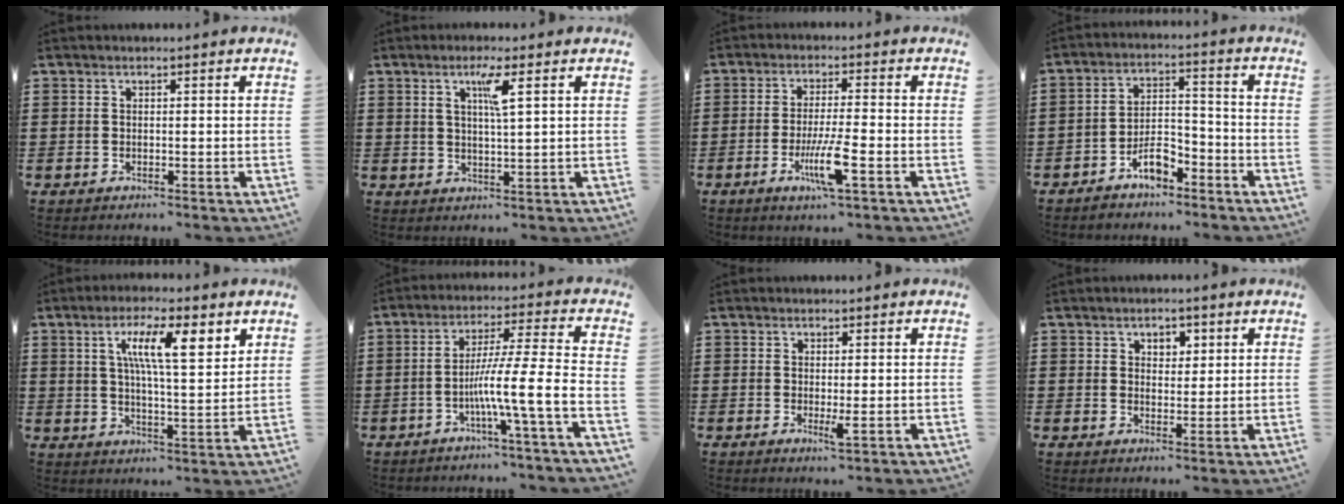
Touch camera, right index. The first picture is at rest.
{"total": 4.1, "force": [1.7, 0.1, 3.8], "torque": [-0.079, 0.000, 0.025]}
{"total": 7.1, "force": [-2.9, 0.7, 6.5], "torque": [-0.123, -0.014, -0.052]}
{"total": 5.6, "force": [-4.0, 2.4, 3.1], "torque": [-0.057, 0.014, -0.075]}
{"total": 10.2, "force": [4.3, 2.3, 8.9], "torque": [-0.164, 0.004, 0.067]}
{"total": 9.2, "force": [-3.8, -0.3, 8.4], "torque": [-0.143, -0.003, -0.072]}
{"total": 2.0, "force": [-0.4, 0.3, 2.0], "torque": [-0.035, -0.006, -0.004]}
{"total": 2.5, "force": [1.4, 1.8, 1.1], "torque": [-0.021, 0.007, 0.022]}